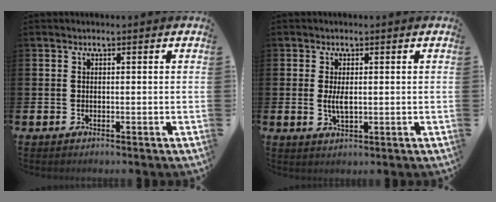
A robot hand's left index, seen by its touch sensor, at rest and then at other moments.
{"total": 2.6, "force": [0.3, 1.1, 2.4], "torque": [-0.038, -0.002, 0.002]}